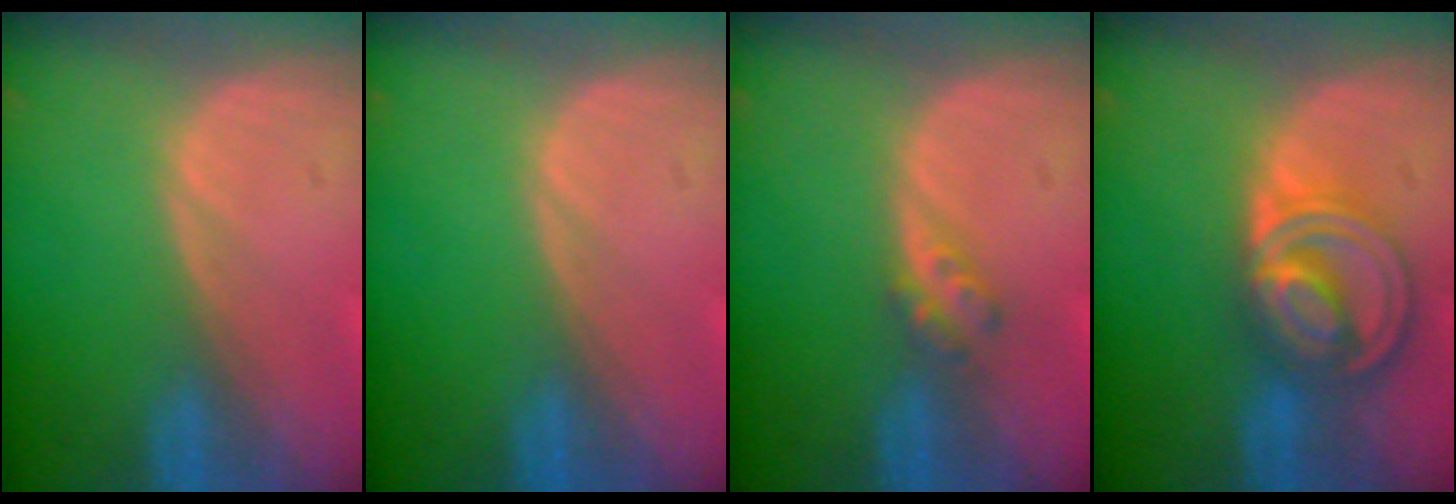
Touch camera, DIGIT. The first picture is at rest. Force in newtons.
{"total": 0.0}
{"total": 2.5, "press": 2.1, "slide": 1.4}
{"total": 8.7, "press": 7.4, "slide": 4.6}